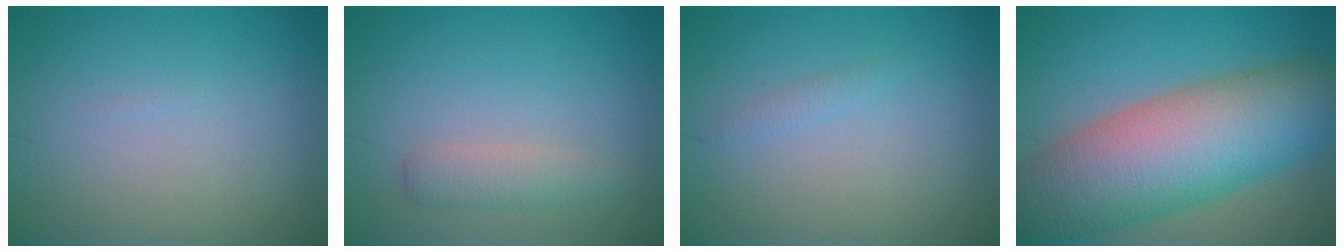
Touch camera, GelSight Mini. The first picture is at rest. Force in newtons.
{"total": 2.0, "press": 2.0, "slide": 0.2}
{"total": 0.8, "press": 0.8, "slide": 0.1}
{"total": 13.7, "press": 13.7, "slide": 0.6}